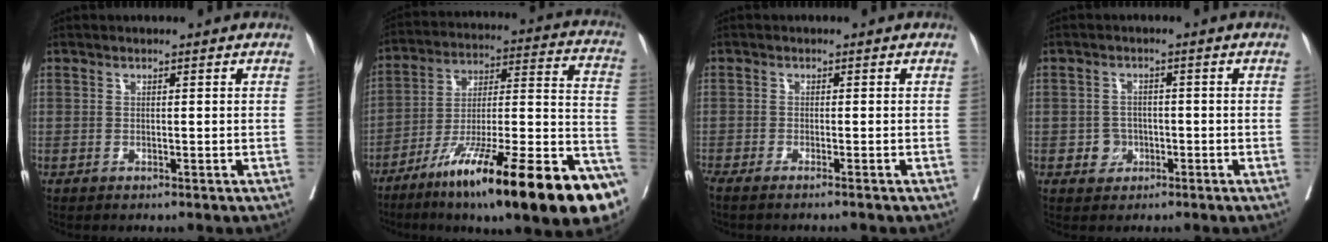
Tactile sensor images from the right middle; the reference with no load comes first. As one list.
[{"total": 30.5, "force": [-17.7, 3.7, 24.5], "torque": [-0.277, -0.009, -0.286]}, {"total": 2.1, "force": [-1.6, -0.4, 1.2], "torque": [-0.011, 0.002, -0.020]}, {"total": 2.7, "force": [-0.9, 2.5, 0.7], "torque": [-0.003, 0.008, -0.012]}]